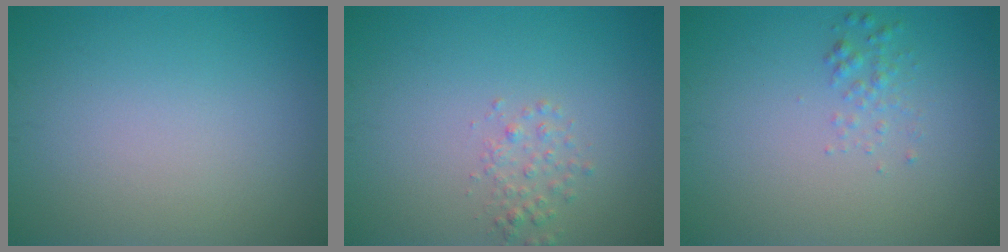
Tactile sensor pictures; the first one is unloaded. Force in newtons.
{"total": 1.4, "press": 1.4, "slide": 0.1}
{"total": 1.1, "press": 1.1, "slide": 0.0}